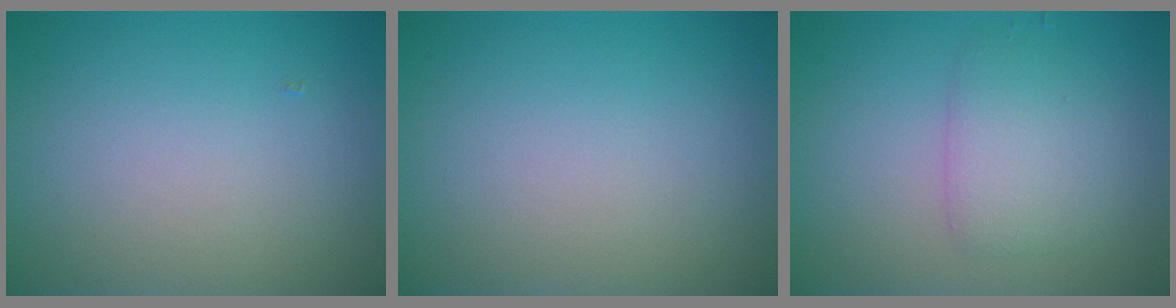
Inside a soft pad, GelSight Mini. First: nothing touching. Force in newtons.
{"total": 0.0}
{"total": 2.9, "press": 2.9, "slide": 0.1}